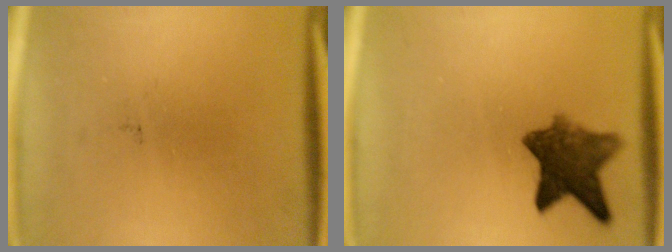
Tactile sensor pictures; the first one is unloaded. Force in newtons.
{"total": 8.2}